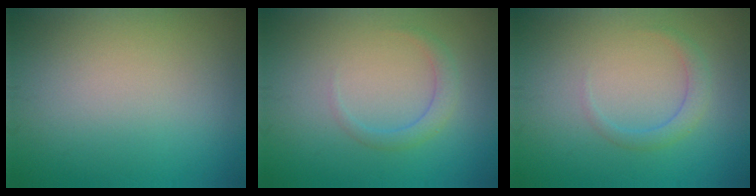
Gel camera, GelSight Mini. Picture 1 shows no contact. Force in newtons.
{"total": 1.7, "press": 1.7, "slide": 0.1}
{"total": 1.7, "press": 1.7, "slide": 0.1}